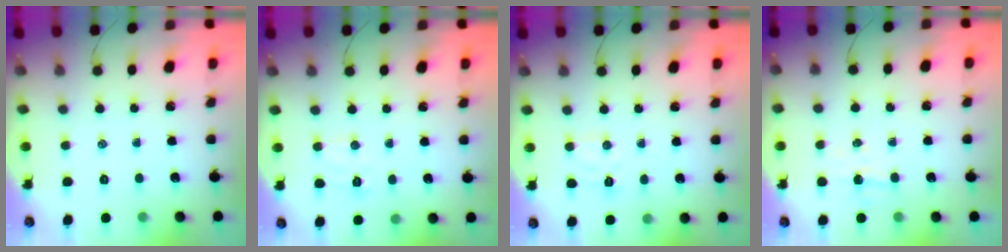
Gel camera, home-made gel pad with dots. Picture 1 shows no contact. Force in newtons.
{"total": 5.0, "press": 4.8, "slide": 1.1}
{"total": 5.5, "press": 5.4, "slide": 1.3}
{"total": 3.7, "press": 3.6, "slide": 0.8}